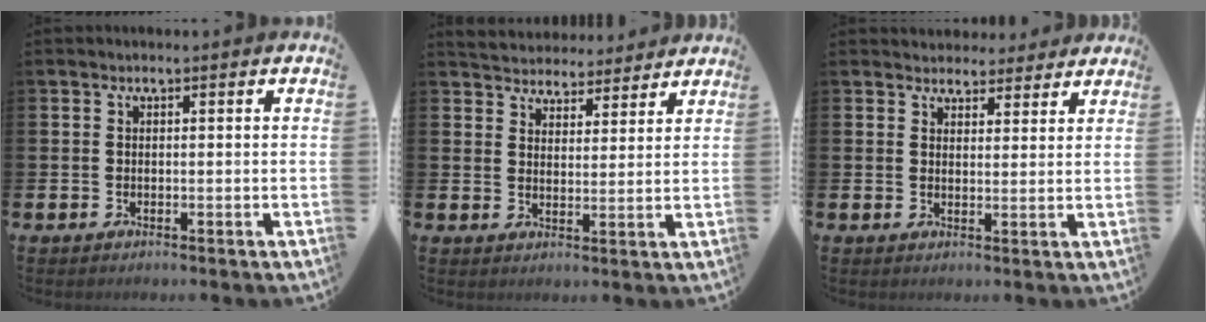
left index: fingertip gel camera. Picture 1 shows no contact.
{"total": 4.4, "force": [4.2, 1.1, -0.5], "torque": [-0.008, -0.029, 0.074]}
{"total": 3.7, "force": [3.4, 1.3, -0.2], "torque": [0.003, -0.018, 0.062]}